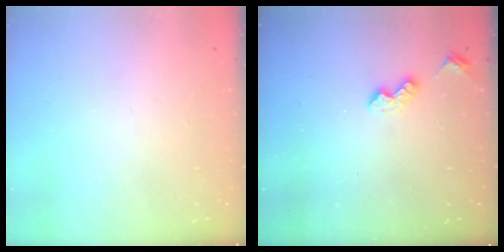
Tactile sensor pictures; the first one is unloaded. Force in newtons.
{"total": 3.8, "press": 3.8, "slide": 0.6}